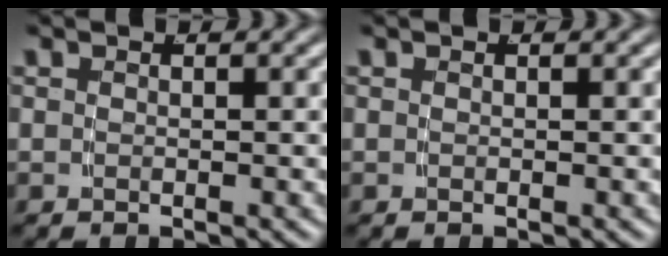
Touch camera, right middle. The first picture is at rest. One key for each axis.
{"total": 0.0}